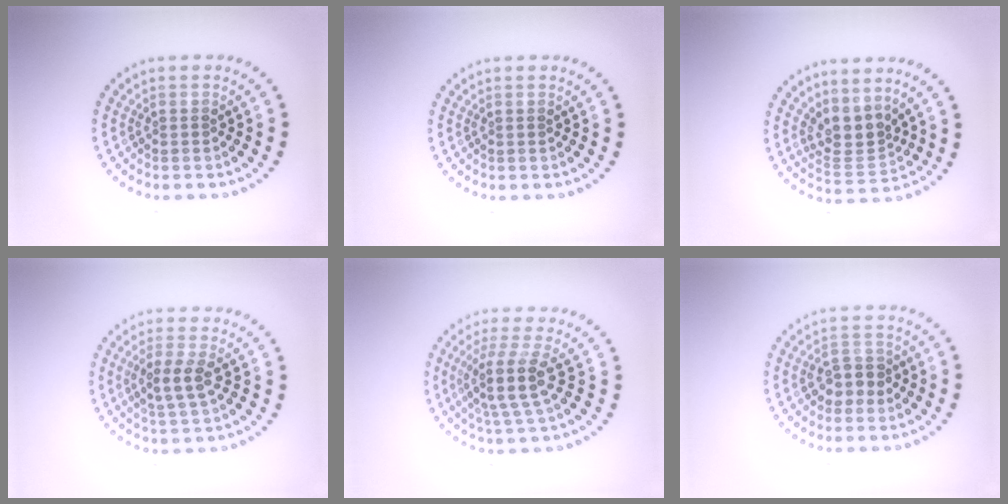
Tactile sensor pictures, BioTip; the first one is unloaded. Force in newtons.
{"total": 0.0}
{"total": 3.1, "press": 2.3, "slide": 2.0}
{"total": 2.7, "press": 2.5, "slide": 1.0}
{"total": 3.8, "press": 2.9, "slide": 2.4}
{"total": 2.7, "press": 2.7, "slide": 0.4}